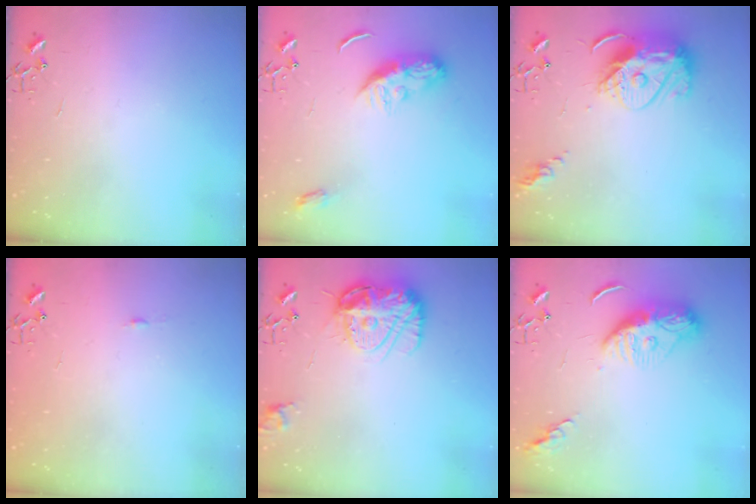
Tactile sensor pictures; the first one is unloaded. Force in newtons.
{"total": 9.5, "press": 9.5, "slide": 0.2}
{"total": 15.1, "press": 15.0, "slide": 1.1}
{"total": 3.3, "press": 3.3, "slide": 0.4}
{"total": 14.7, "press": 14.7, "slide": 1.0}
{"total": 11.6, "press": 11.6, "slide": 1.0}